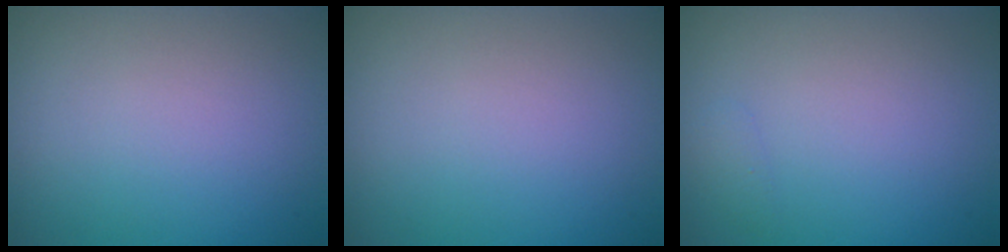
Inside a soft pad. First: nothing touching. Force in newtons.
{"total": 0.0}
{"total": 0.6, "press": 0.6, "slide": 0.0}